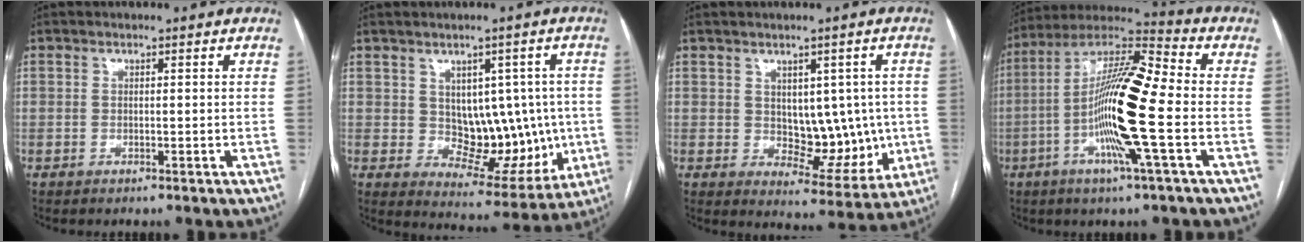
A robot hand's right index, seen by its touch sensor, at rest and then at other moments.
{"total": 15.1, "force": [-0.3, 8.9, 12.2], "torque": [-0.133, 0.022, 0.023]}
{"total": 8.9, "force": [0.3, 5.5, 7.1], "torque": [-0.075, 0.007, 0.023]}
{"total": 16.5, "force": [-3.3, 0.4, 16.2], "torque": [-0.307, 0.000, -0.074]}